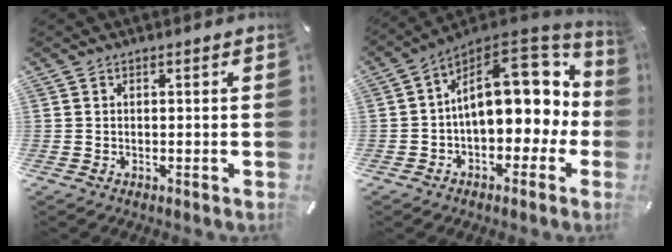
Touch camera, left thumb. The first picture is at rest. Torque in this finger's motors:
{"motor_torque": [1.25, 3.20, 0.70, 0.25, 0.27]}